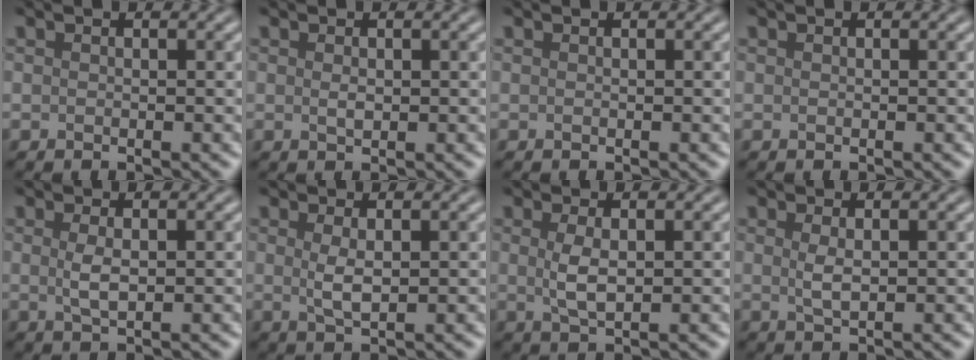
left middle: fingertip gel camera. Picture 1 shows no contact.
{"total": 0.7, "force": [0.0, 0.3, 0.6], "torque": [-0.017, -0.002, 0.001]}
{"total": 0.0}
{"total": 0.0}
{"total": 1.7, "force": [0.2, 0.6, 1.6], "torque": [-0.040, -0.001, 0.005]}
{"total": 1.8, "force": [0.3, 0.5, 1.7], "torque": [-0.040, -0.003, 0.008]}
{"total": 2.2, "force": [0.3, 0.8, 2.0], "torque": [-0.051, -0.002, 0.007]}
{"total": 1.4, "force": [0.3, 0.4, 1.3], "torque": [-0.033, -0.003, 0.008]}